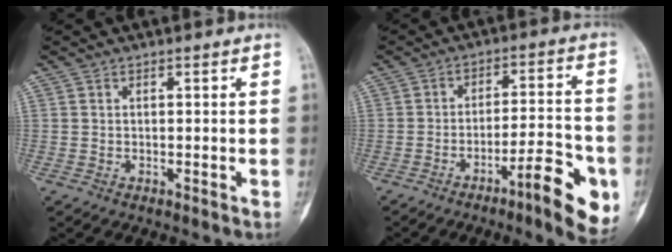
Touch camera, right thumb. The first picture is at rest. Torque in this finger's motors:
{"motor_torque": [0.18, 0.49, 0.27, -0.29, 0.06]}